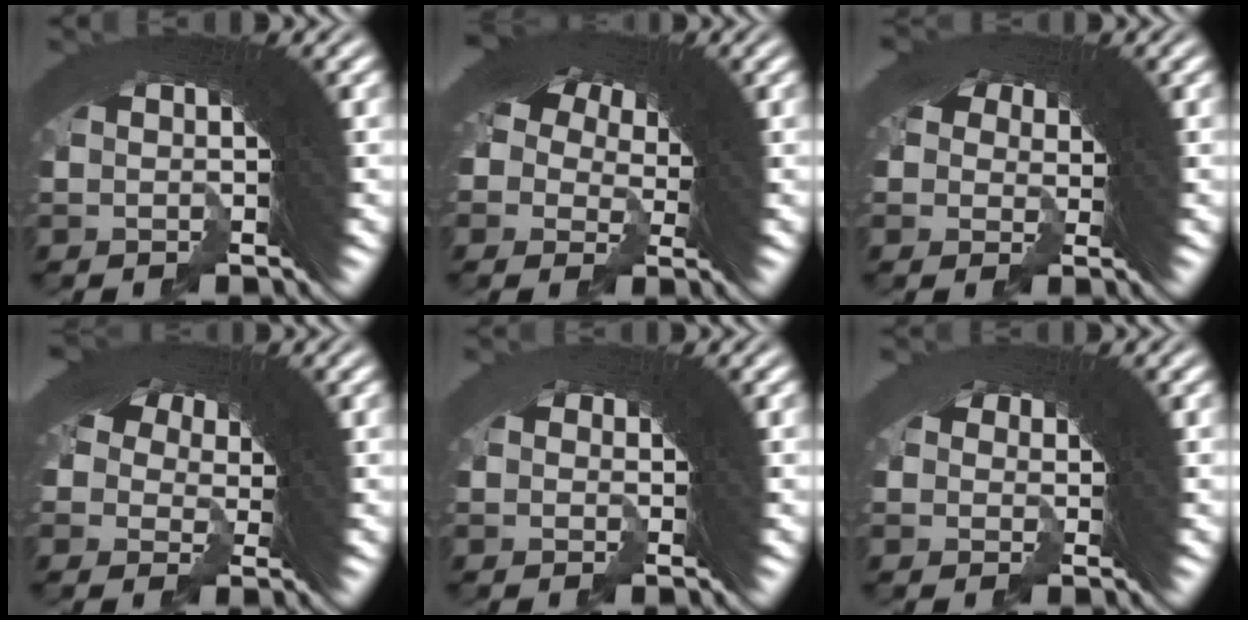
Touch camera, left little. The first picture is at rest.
{"total": 6.5, "force": [-0.3, 6.1, 2.1], "torque": [-0.065, -0.020, -0.001]}
{"total": 4.7, "force": [-0.4, 4.5, 1.3], "torque": [-0.024, -0.024, 0.002]}
{"total": 6.0, "force": [0.1, 5.6, 2.3], "torque": [-0.052, -0.018, 0.007]}
{"total": 1.6, "force": [-0.7, 1.3, -0.6], "torque": [0.008, -0.017, -0.005]}
{"total": 1.7, "force": [-0.2, 1.6, -0.5], "torque": [0.007, -0.019, 0.004]}